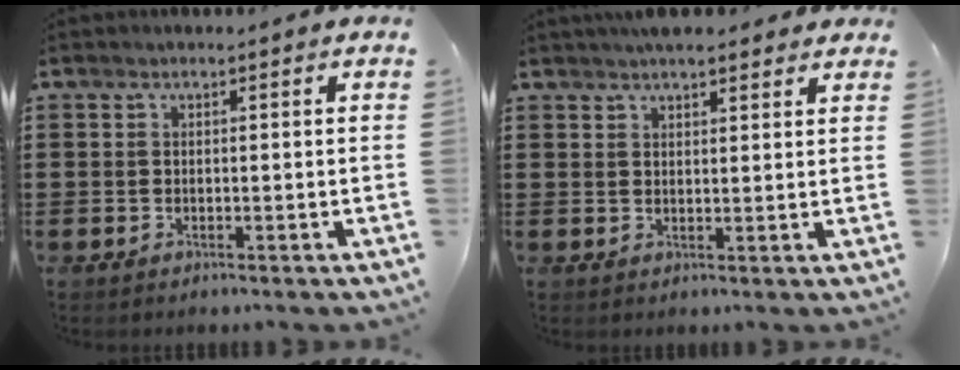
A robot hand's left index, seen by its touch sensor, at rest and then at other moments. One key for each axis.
{"total": 3.6, "fx": 3.1, "fy": 1.0, "fz": 1.4, "tx": -0.034, "ty": 0.002, "tz": 0.058}